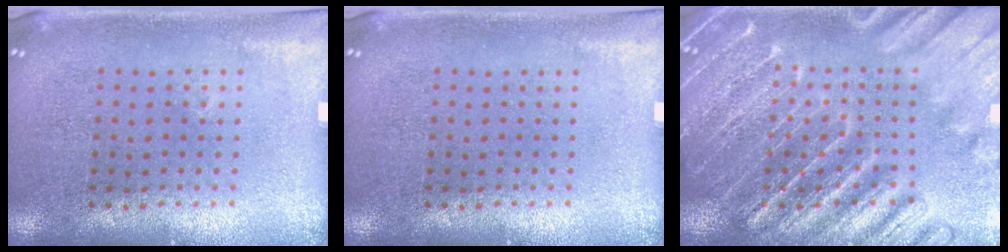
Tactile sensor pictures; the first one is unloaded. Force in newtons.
{"total": 0.0}
{"total": 6.0, "press": 6.0, "slide": 0.9}